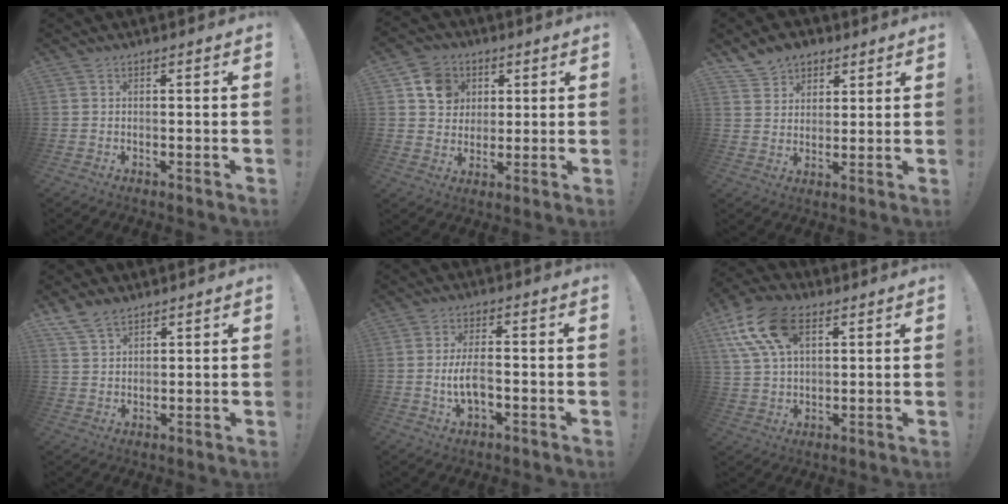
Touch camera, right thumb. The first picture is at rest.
{"total": 10.1, "force": [3.9, 8.8, 3.0], "torque": [-0.033, -0.018, 0.080]}
{"total": 8.1, "force": [5.8, 5.5, 1.6], "torque": [-0.033, -0.031, 0.115]}
{"total": 6.4, "force": [5.0, 3.3, 2.4], "torque": [-0.050, -0.020, 0.097]}
{"total": 6.6, "force": [-1.3, 2.7, 5.9], "torque": [-0.116, -0.001, -0.024]}
{"total": 16.5, "force": [7.3, 9.8, 11.1], "torque": [-0.208, -0.013, 0.137]}